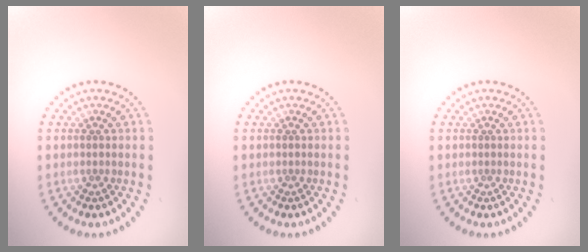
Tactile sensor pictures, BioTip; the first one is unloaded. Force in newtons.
{"total": 0.0}
{"total": 0.0}